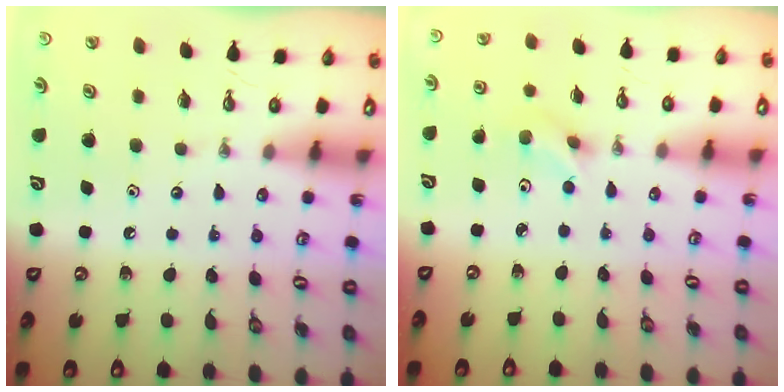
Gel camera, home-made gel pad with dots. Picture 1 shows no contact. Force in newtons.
{"total": 2.2, "press": 2.2, "slide": 0.1}